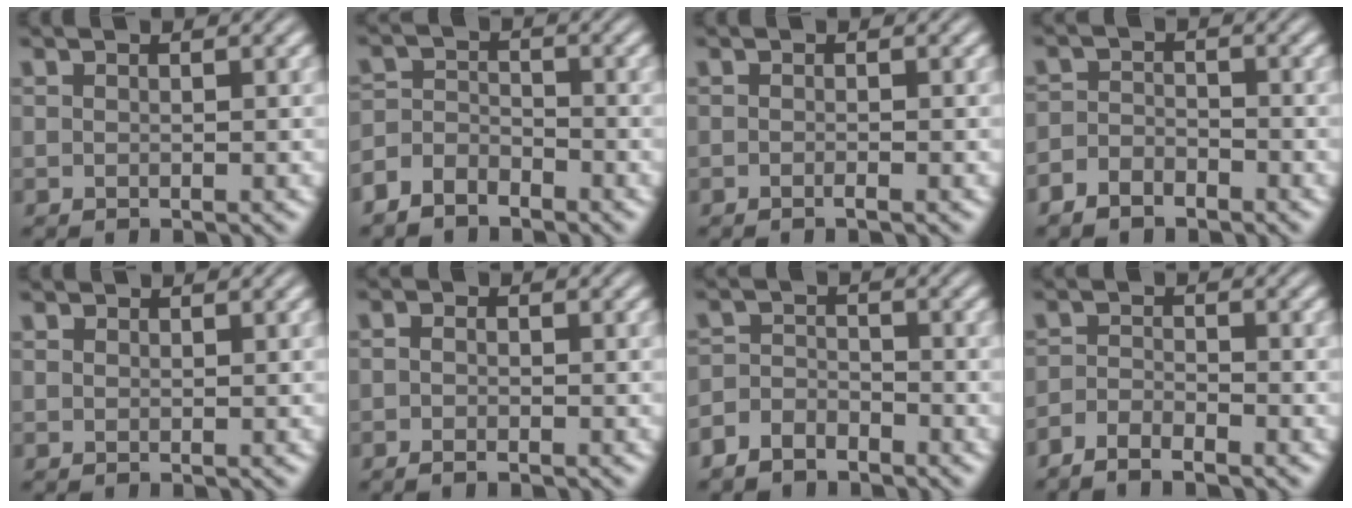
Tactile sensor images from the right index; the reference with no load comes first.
{"total": 3.7, "force": [-2.9, 2.2, 0.9], "torque": [-0.004, -0.012, -0.050]}
{"total": 0.8, "force": [-0.7, -0.3, 0.2], "torque": [-0.001, 0.001, -0.013]}
{"total": 2.5, "force": [-2.5, 0.6, 0.3], "torque": [0.008, -0.007, -0.042]}
{"total": 0.8, "force": [0.6, -0.6, -0.1], "torque": [0.009, -0.005, 0.018]}
{"total": 1.0, "force": [-0.9, -0.2, 0.4], "torque": [-0.004, -0.005, -0.015]}
{"total": 3.2, "force": [-2.9, 1.3, 0.5], "torque": [0.007, -0.009, -0.049]}
{"total": 2.4, "force": [-2.3, -0.2, 0.5], "torque": [-0.002, -0.007, -0.042]}